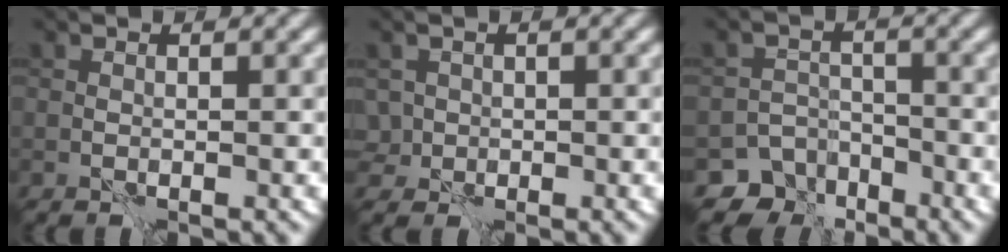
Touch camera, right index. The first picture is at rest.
{"total": 1.7, "force": [-0.1, 1.7, 0.3], "torque": [-0.004, 0.001, 0.002]}
{"total": 5.0, "force": [-3.8, 3.2, 0.3], "torque": [0.017, -0.006, -0.052]}